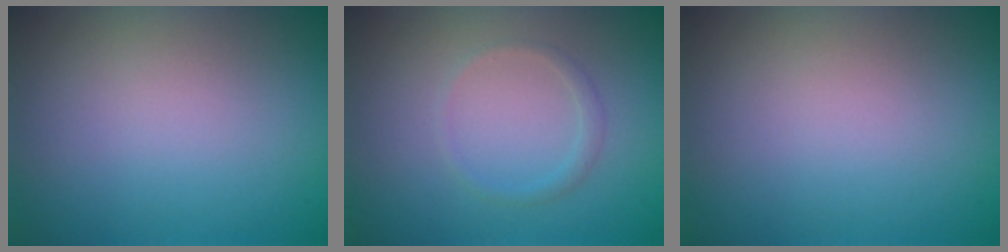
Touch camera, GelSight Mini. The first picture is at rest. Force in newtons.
{"total": 1.0, "press": 1.0, "slide": 0.1}
{"total": 0.0}